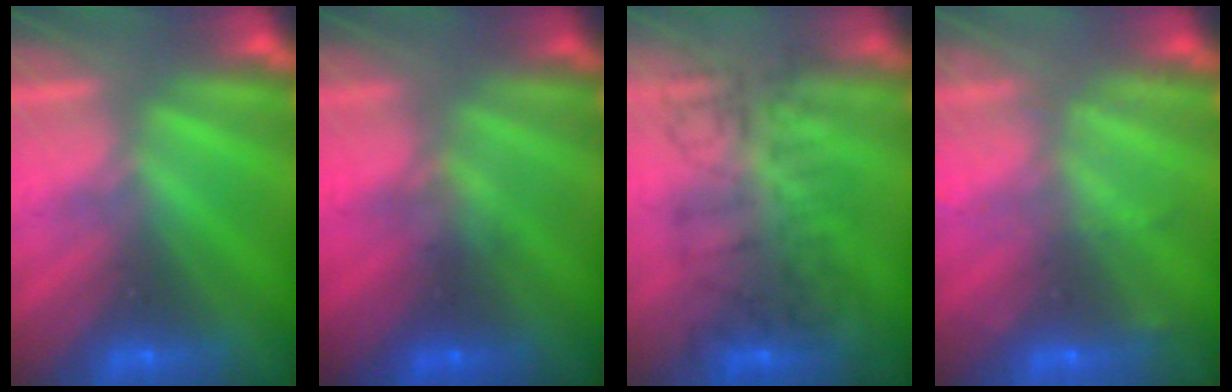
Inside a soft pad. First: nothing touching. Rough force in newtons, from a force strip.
{"total": 1.2}
{"total": 4.5}
{"total": 2.3}